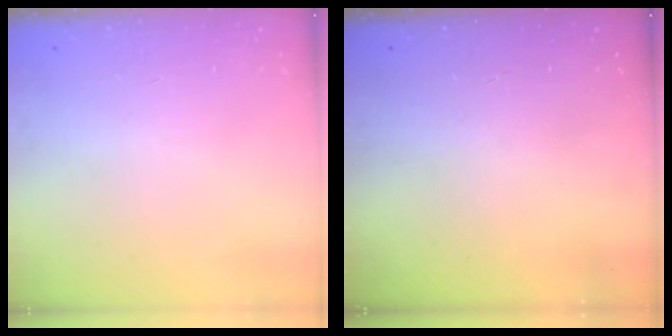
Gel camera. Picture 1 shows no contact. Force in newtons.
{"total": 0.0}